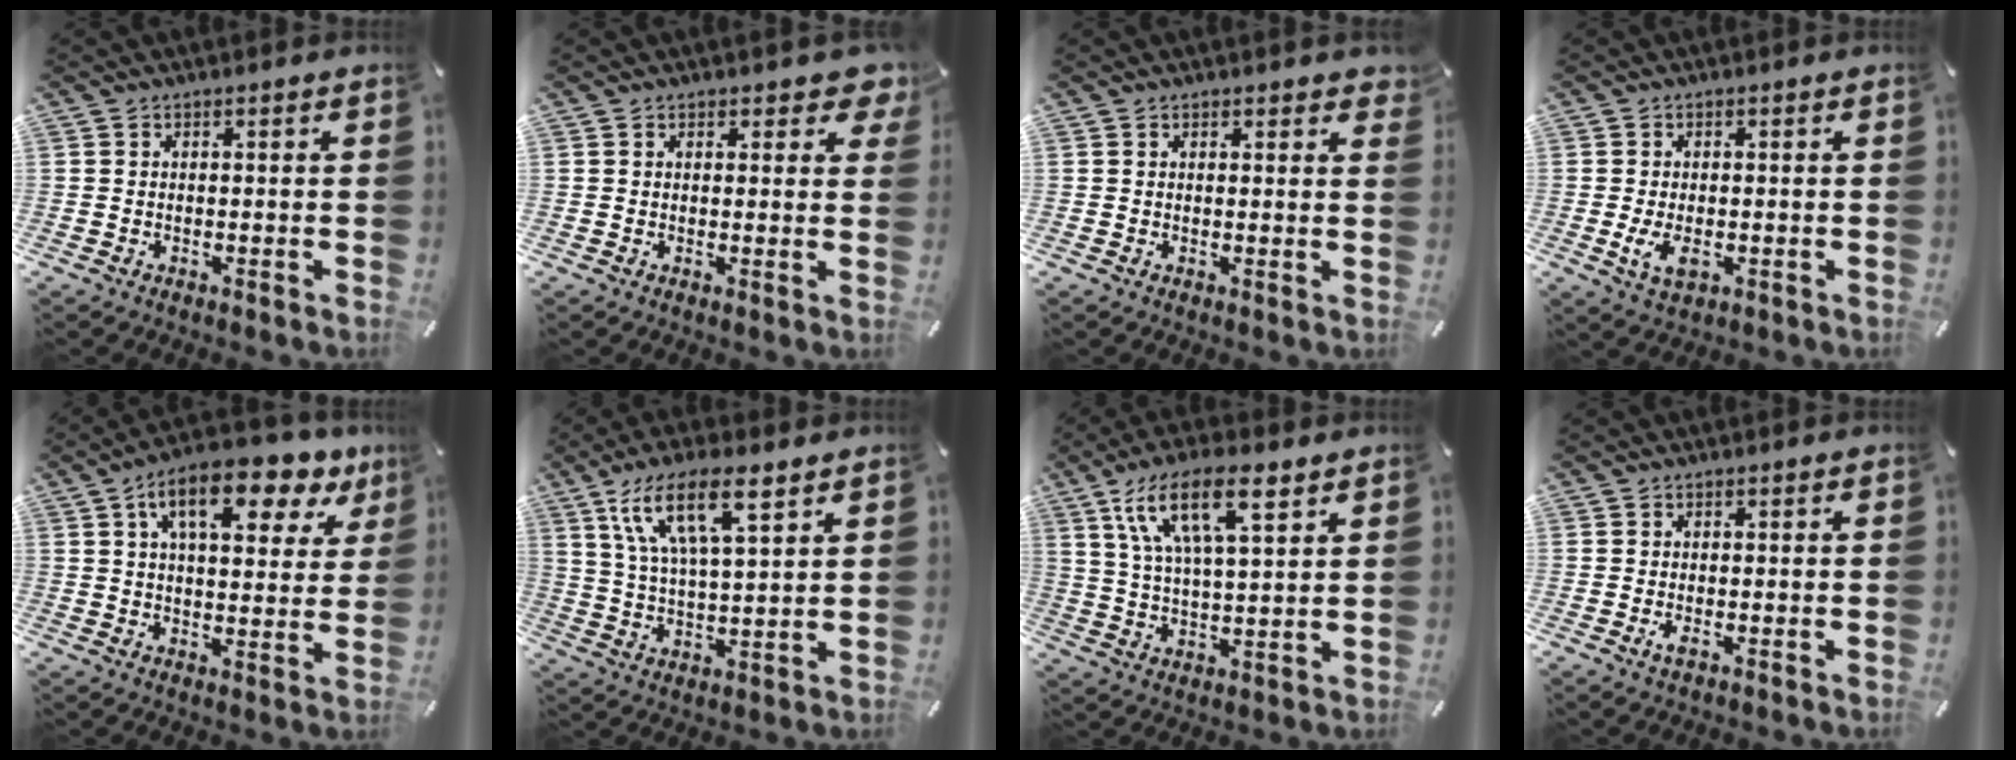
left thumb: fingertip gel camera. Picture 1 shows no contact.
{"total": 4.0, "force": [2.4, 2.2, 2.3], "torque": [-0.019, -0.010, 0.038]}
{"total": 1.5, "force": [1.1, 0.7, 0.6], "torque": [0.001, -0.004, 0.018]}
{"total": 4.7, "force": [-0.9, 2.6, 3.8], "torque": [-0.084, -0.010, -0.020]}
{"total": 14.5, "force": [8.0, 6.5, 10.2], "torque": [-0.148, -0.034, 0.128]}
{"total": 14.9, "force": [8.5, 5.3, 11.0], "torque": [-0.212, -0.018, 0.146]}
{"total": 15.6, "force": [8.5, 6.0, 11.6], "torque": [-0.215, -0.018, 0.145]}
{"total": 1.5, "force": [-0.4, 0.5, 1.4], "torque": [-0.030, -0.005, -0.008]}